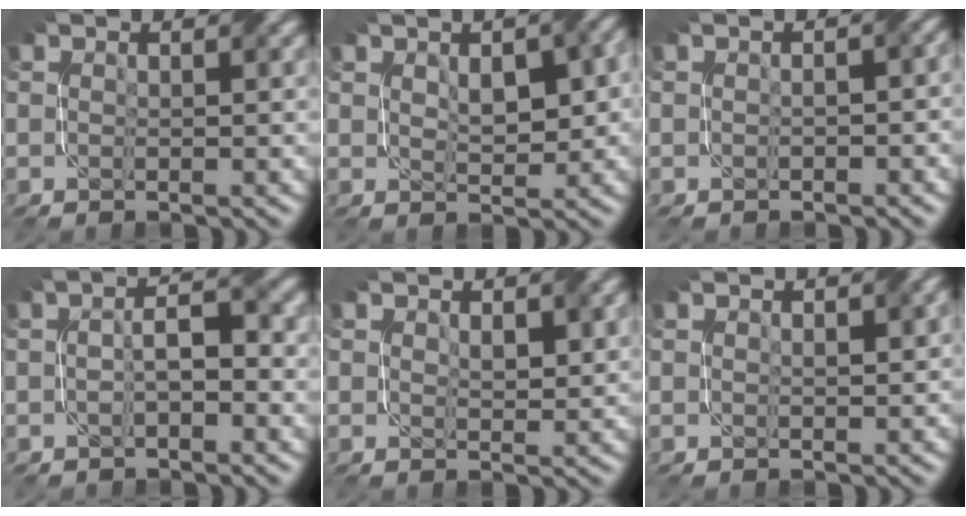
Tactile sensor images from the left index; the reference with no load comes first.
{"total": 5.4, "force": [0.9, 2.8, 4.6], "torque": [-0.069, -0.001, 0.029]}
{"total": 1.8, "force": [-0.2, 0.8, 1.6], "torque": [-0.021, -0.001, -0.001]}
{"total": 3.0, "force": [-0.6, 1.0, 2.7], "torque": [-0.049, 0.008, -0.012]}
{"total": 2.0, "force": [0.6, 1.1, 1.5], "torque": [-0.026, -0.005, 0.015]}
{"total": 0.8, "force": [0.2, 0.2, 0.8], "torque": [-0.012, 0.001, 0.005]}